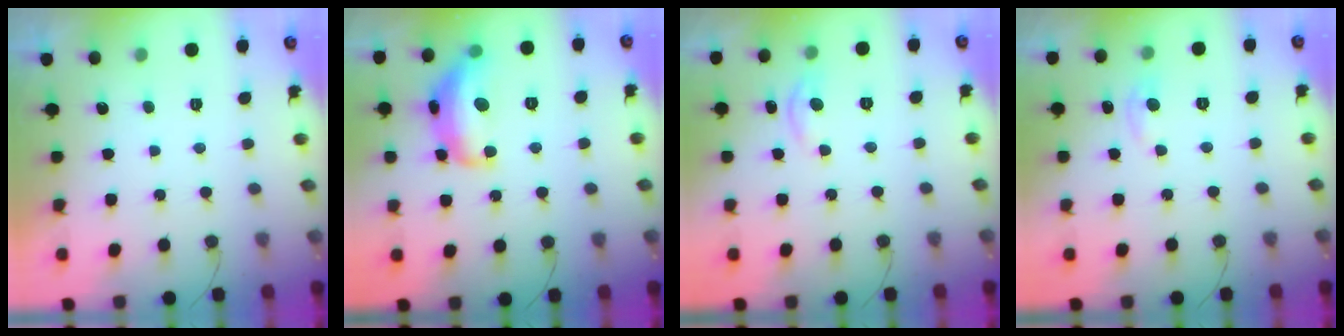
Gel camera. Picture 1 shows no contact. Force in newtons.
{"total": 14.6, "press": 14.6, "slide": 1.2}
{"total": 5.6, "press": 5.5, "slide": 0.6}
{"total": 5.1, "press": 5.1, "slide": 0.6}